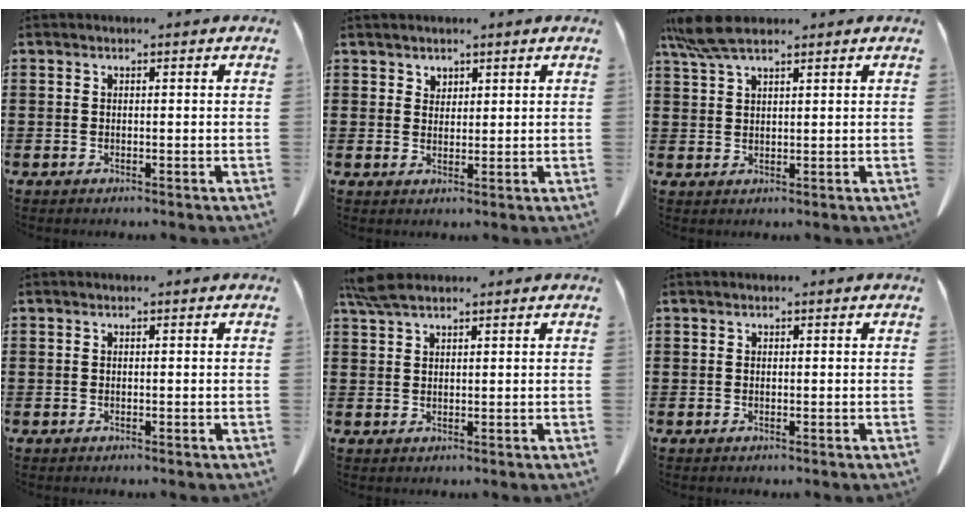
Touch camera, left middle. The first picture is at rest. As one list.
[{"total": 2.0, "force": [1.8, 0.9, 0.1], "torque": [0.002, -0.003, 0.035]}, {"total": 5.8, "force": [4.4, 1.1, 3.6], "torque": [-0.088, -0.006, 0.079]}, {"total": 0.0}, {"total": 3.9, "force": [3.0, 1.1, 2.4], "torque": [-0.055, 0.003, 0.057]}, {"total": 0.0}]